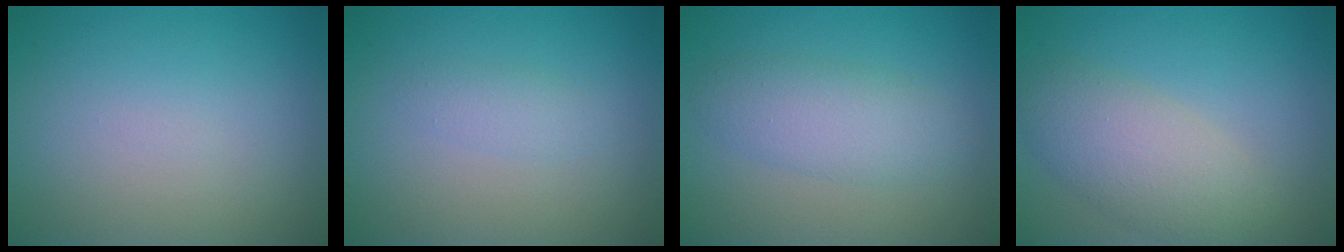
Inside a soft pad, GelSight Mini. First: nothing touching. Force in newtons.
{"total": 1.3, "press": 1.3, "slide": 0.1}
{"total": 3.5, "press": 3.5, "slide": 0.1}
{"total": 4.9, "press": 4.9, "slide": 0.4}